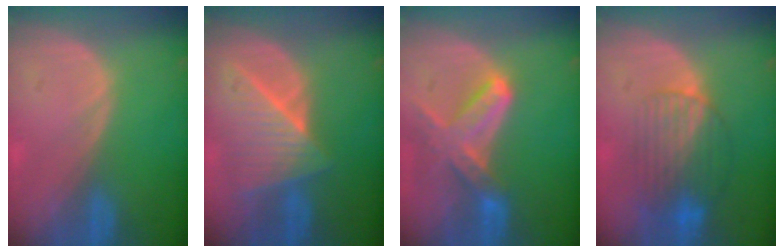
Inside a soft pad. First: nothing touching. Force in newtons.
{"total": 7.7, "press": 7.5, "slide": 2.0}
{"total": 7.6, "press": 6.9, "slide": 3.4}
{"total": 8.2, "press": 7.4, "slide": 3.5}